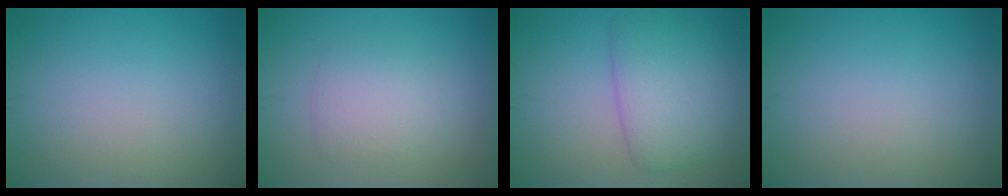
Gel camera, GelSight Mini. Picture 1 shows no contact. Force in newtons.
{"total": 2.9, "press": 2.9, "slide": 0.2}
{"total": 5.4, "press": 5.4, "slide": 0.2}
{"total": 0.0}